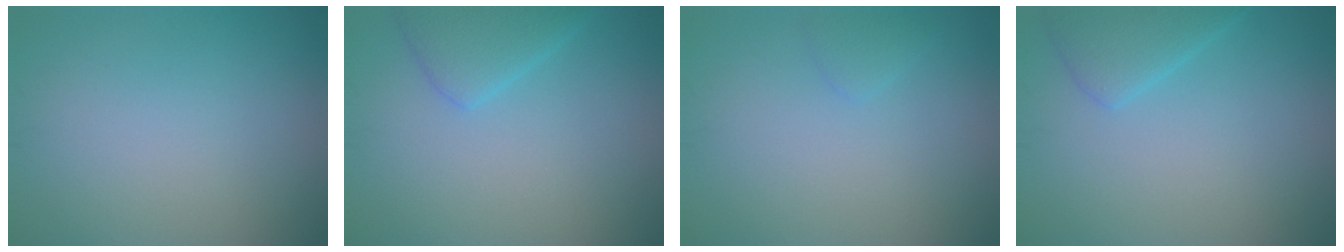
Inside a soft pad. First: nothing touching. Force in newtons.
{"total": 3.1, "press": 3.1, "slide": 0.1}
{"total": 0.9, "press": 0.9, "slide": 0.1}
{"total": 2.9, "press": 2.9, "slide": 0.2}